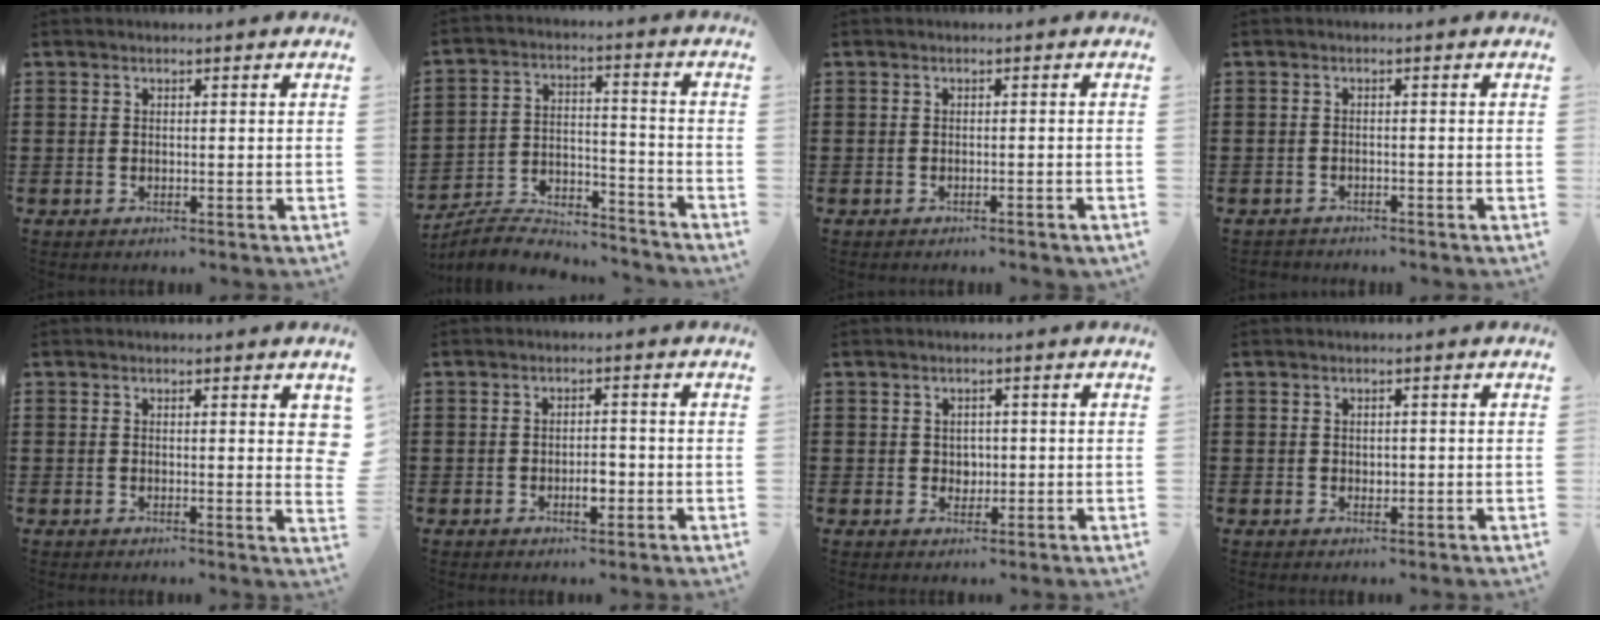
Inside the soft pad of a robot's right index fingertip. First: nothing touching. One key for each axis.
{"total": 6.4, "fx": -6.1, "fy": 1.4, "fz": 1.4, "tx": -0.033, "ty": 0.009, "tz": -0.121}
{"total": 0.7, "fx": -0.7, "fy": 0.1, "fz": 0.1, "tx": -0.005, "ty": -0.001, "tz": -0.015}
{"total": 1.1, "fx": -1.1, "fy": 0.2, "fz": -0.1, "tx": -0.002, "ty": 0.003, "tz": -0.025}
{"total": 1.4, "fx": 0.6, "fy": 0.2, "fz": 1.3, "tx": -0.019, "ty": -0.002, "tz": 0.009}
{"total": 2.9, "fx": -0.9, "fy": 1.3, "fz": 2.4, "tx": -0.045, "ty": 0.002, "tz": -0.016}
{"total": 1.7, "fx": 0.3, "fy": 1.6, "fz": 0.6, "tx": -0.009, "ty": 0.006, "tz": 0.003}
{"total": 1.0, "fx": 0.1, "fy": 0.8, "fz": 0.6, "tx": -0.013, "ty": 0.006, "tz": 0.002}